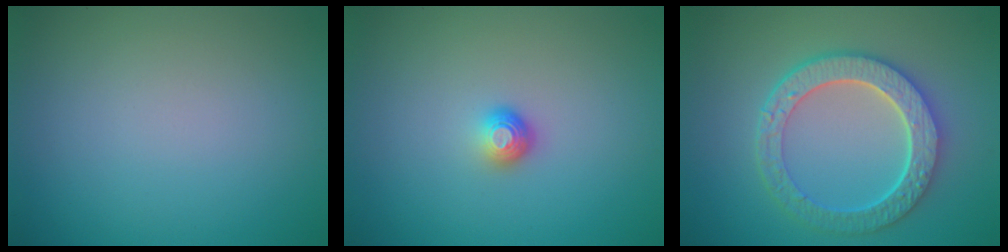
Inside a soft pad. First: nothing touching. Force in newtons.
{"total": 1.5, "press": 1.1, "slide": 1.1}
{"total": 6.3, "press": 5.0, "slide": 3.7}